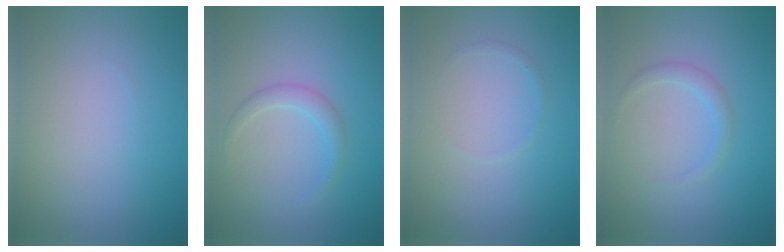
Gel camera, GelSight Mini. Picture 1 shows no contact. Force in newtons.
{"total": 1.7, "press": 1.7, "slide": 0.1}
{"total": 0.5, "press": 0.5, "slide": 0.0}
{"total": 1.3, "press": 1.3, "slide": 0.1}